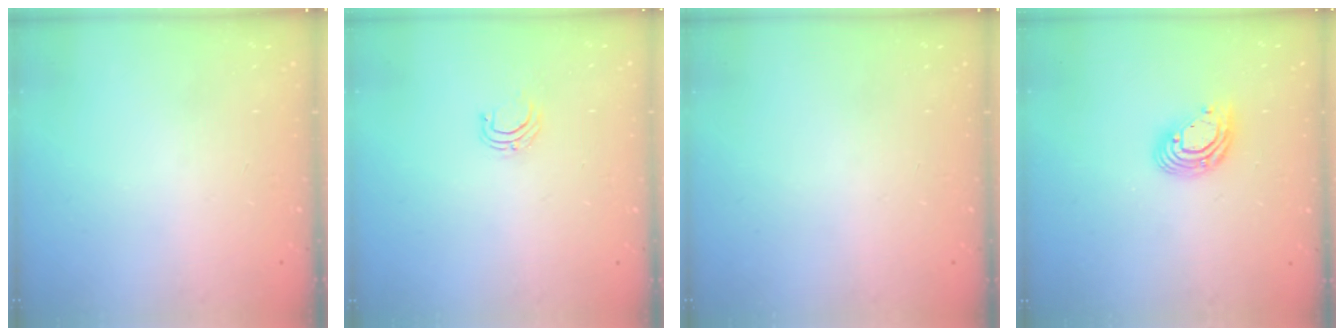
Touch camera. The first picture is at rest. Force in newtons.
{"total": 4.1, "press": 4.1, "slide": 0.3}
{"total": 0.0}
{"total": 10.5, "press": 10.4, "slide": 1.9}